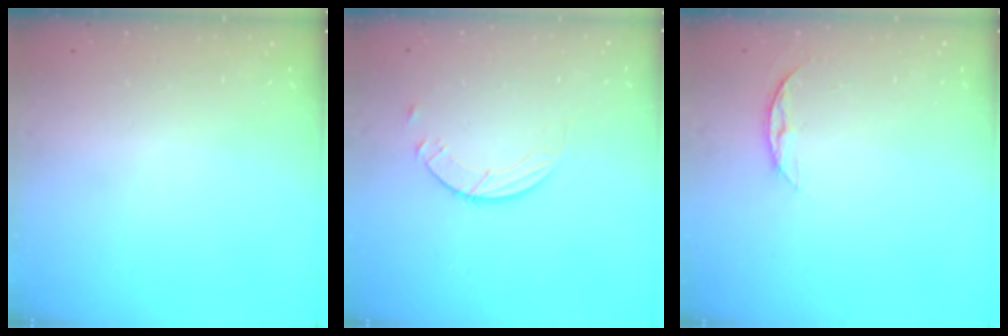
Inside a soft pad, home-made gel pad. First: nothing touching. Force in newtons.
{"total": 6.0, "press": 6.0, "slide": 0.6}
{"total": 6.4, "press": 6.3, "slide": 0.8}